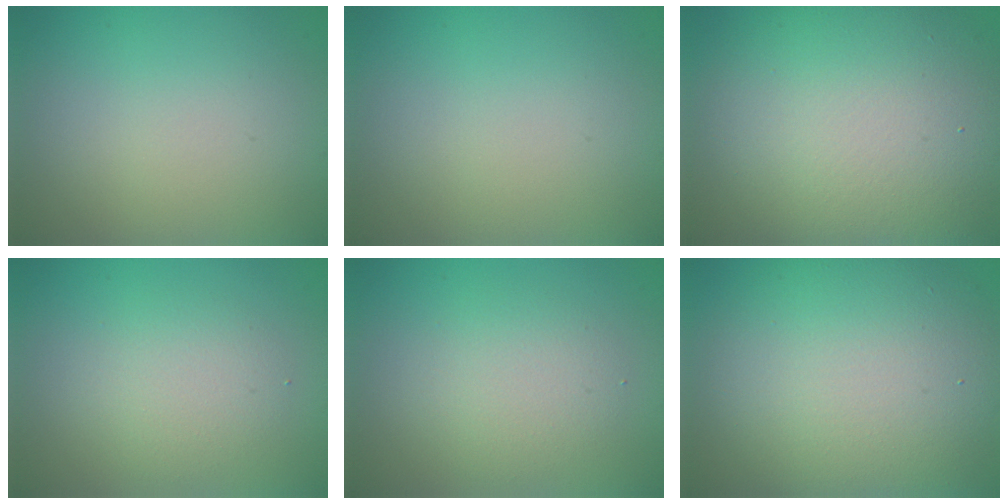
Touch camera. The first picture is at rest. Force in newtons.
{"total": 0.0}
{"total": 13.0, "press": 13.0, "slide": 0.6}
{"total": 2.7, "press": 2.7, "slide": 0.2}
{"total": 2.9, "press": 2.9, "slide": 0.3}
{"total": 11.1, "press": 11.1, "slide": 0.5}